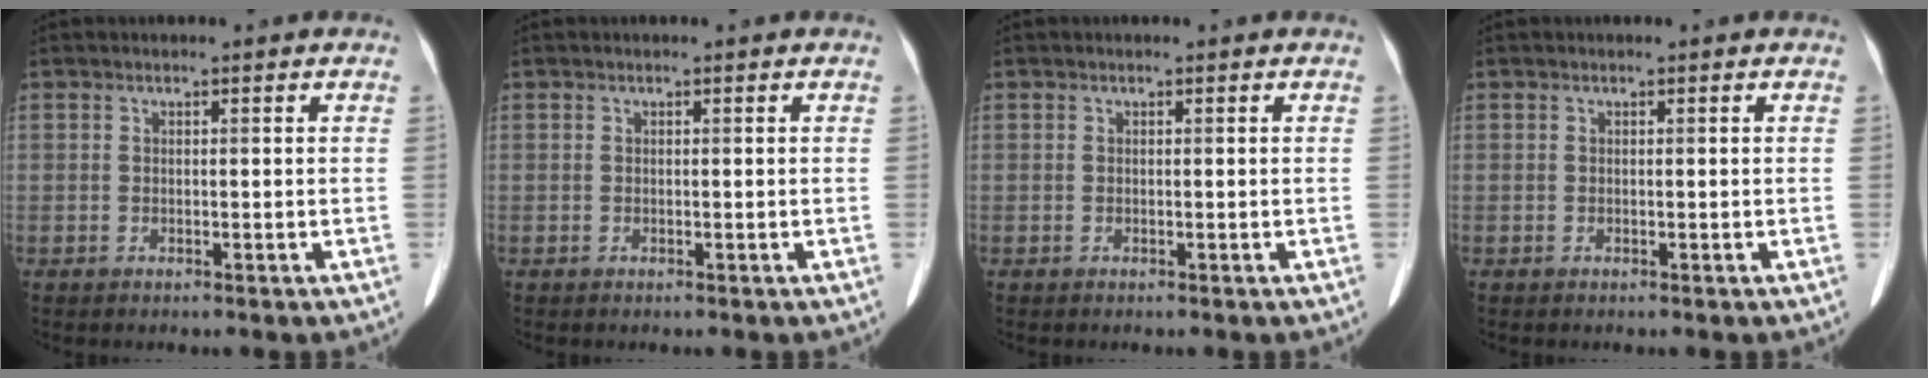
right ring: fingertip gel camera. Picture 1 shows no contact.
{"total": 0.0}
{"total": 0.0}
{"total": 0.0}